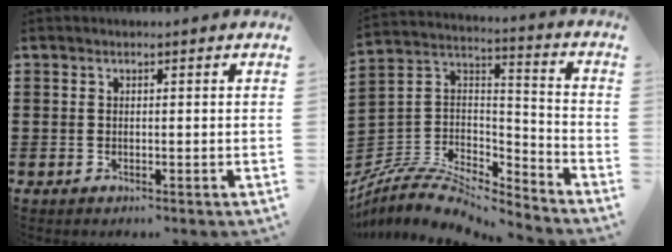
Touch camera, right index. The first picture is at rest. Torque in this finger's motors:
{"motor_torque": [0.47, -0.30, -0.41, -0.21]}